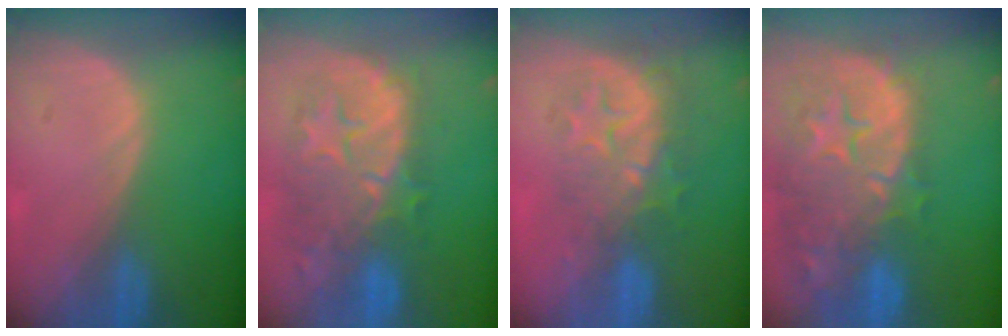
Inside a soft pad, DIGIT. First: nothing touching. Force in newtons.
{"total": 11.0, "press": 10.2, "slide": 4.0}
{"total": 9.2, "press": 7.9, "slide": 4.7}
{"total": 15.2, "press": 12.0, "slide": 9.3}